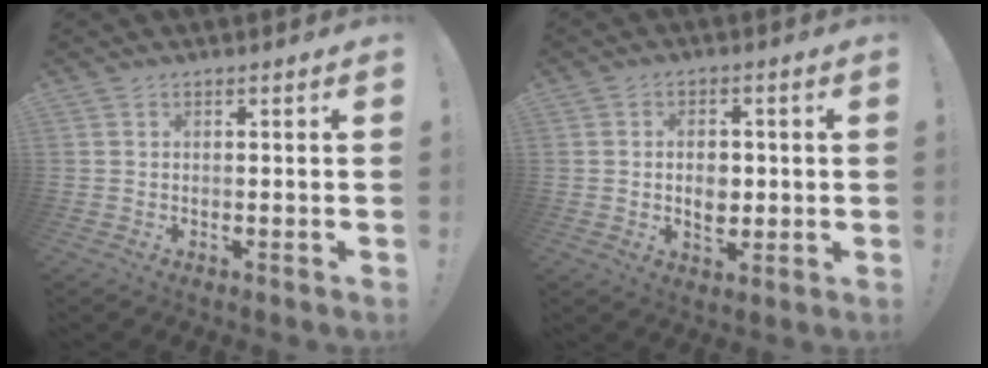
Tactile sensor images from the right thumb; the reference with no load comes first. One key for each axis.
{"total": 5.9, "fx": -0.1, "fy": 4.5, "fz": 3.9, "tx": -0.044, "ty": 0.000, "tz": -0.004}